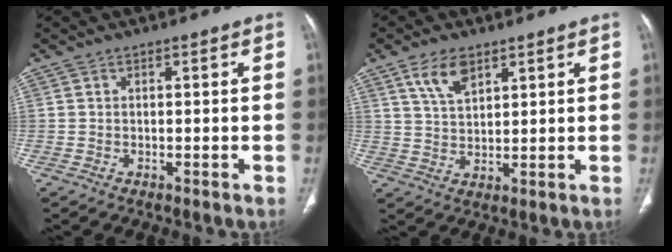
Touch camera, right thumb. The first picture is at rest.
{"total": 6.4, "force": [3.9, 3.1, 4.0], "torque": [-0.065, -0.019, 0.076]}